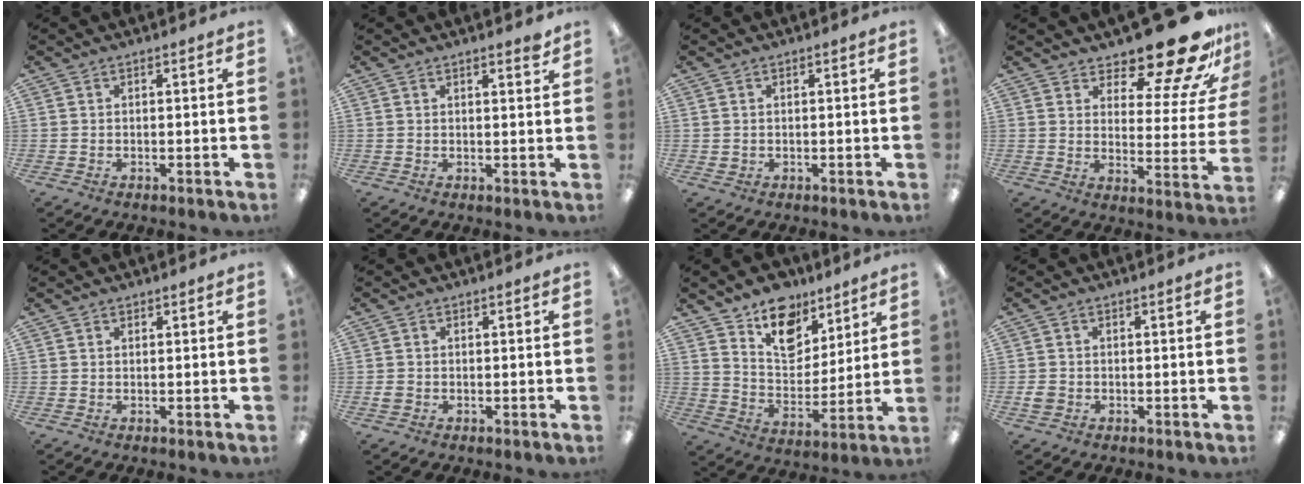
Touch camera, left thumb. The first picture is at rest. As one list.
[{"total": 1.9, "force": [1.7, 0.1, 0.8], "torque": [-0.001, -0.008, 0.026]}, {"total": 0.7, "force": [0.4, 0.6, 0.1], "torque": [-0.002, 0.003, 0.006]}, {"total": 18.4, "force": [14.1, 6.1, 10.0], "torque": [-0.131, -0.108, 0.230]}, {"total": 0.6, "force": [0.5, 0.3, 0.1], "torque": [-0.002, 0.002, 0.009]}, {"total": 1.4, "force": [-0.2, 1.2, 0.7], "torque": [-0.010, 0.005, -0.004]}, {"total": 13.8, "force": [10.0, 8.2, 4.9], "torque": [-0.074, -0.062, 0.185]}, {"total": 2.1, "force": [-0.5, 1.8, 1.0], "torque": [-0.015, 0.004, -0.009]}]